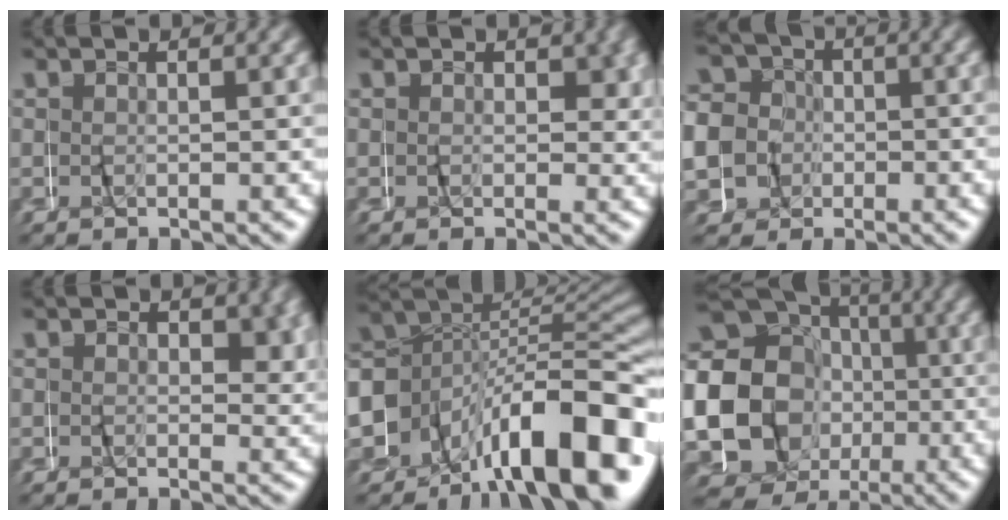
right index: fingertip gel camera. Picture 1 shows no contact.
{"total": 2.2, "force": [0.2, 1.5, 1.6], "torque": [-0.012, -0.009, 0.004]}
{"total": 10.0, "force": [0.9, 9.4, 3.2], "torque": [-0.075, -0.003, 0.003]}
{"total": 2.8, "force": [0.7, 1.7, 2.0], "torque": [-0.019, -0.006, 0.010]}
{"total": 16.2, "force": [-5.4, 11.2, 10.3], "torque": [-0.187, -0.015, -0.091]}
{"total": 17.8, "force": [-2.5, 16.4, 6.5], "torque": [-0.170, -0.054, -0.043]}